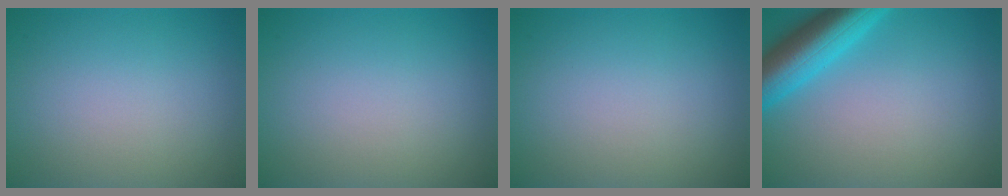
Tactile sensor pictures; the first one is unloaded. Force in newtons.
{"total": 0.0}
{"total": 0.0}
{"total": 6.6, "press": 6.5, "slide": 0.5}